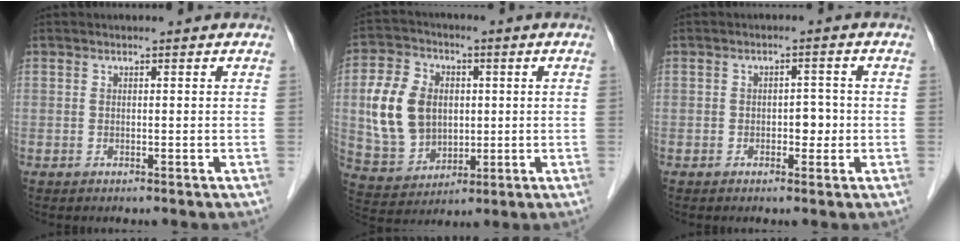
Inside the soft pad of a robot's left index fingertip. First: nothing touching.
{"total": 11.9, "force": [0.9, 9.2, 7.5], "torque": [-0.181, 0.020, 0.029]}
{"total": 2.6, "force": [-0.8, 1.6, 1.8], "torque": [-0.021, 0.005, -0.010]}